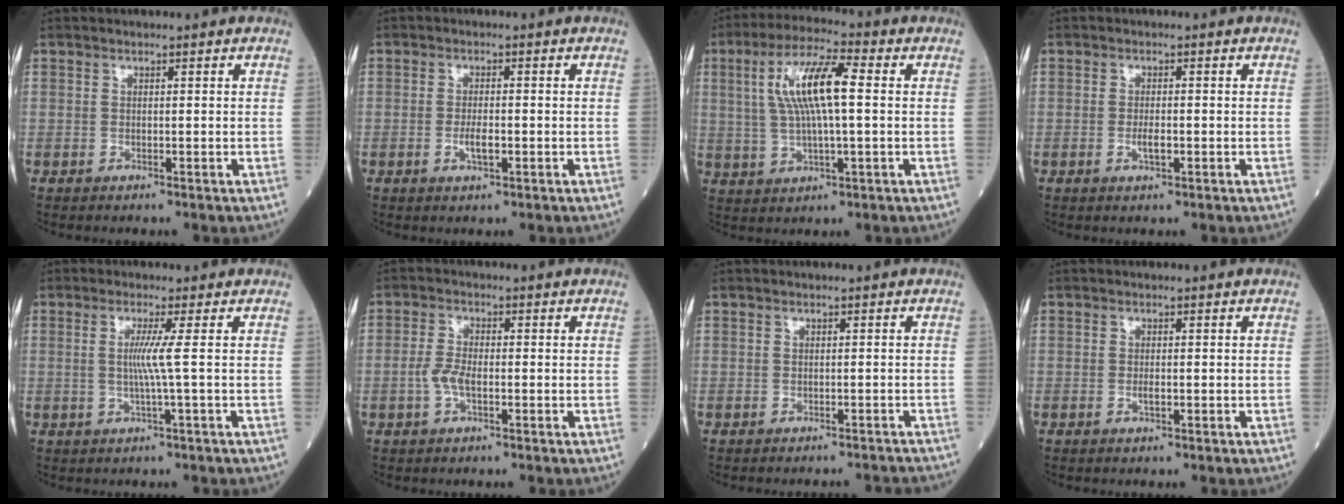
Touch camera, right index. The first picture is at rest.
{"total": 2.7, "force": [-0.8, 0.7, 2.5], "torque": [-0.049, 0.001, -0.011]}
{"total": 10.9, "force": [1.9, 1.8, 10.5], "torque": [-0.210, 0.019, 0.035]}
{"total": 2.1, "force": [-0.6, 0.6, 1.9], "torque": [-0.037, 0.000, -0.008]}
{"total": 3.5, "force": [0.1, -1.3, 3.3], "torque": [-0.066, -0.005, 0.001]}
{"total": 3.4, "force": [-0.9, 1.3, 3.0], "torque": [-0.068, 0.004, -0.019]}
{"total": 4.1, "force": [-4.1, 0.1, 0.6], "torque": [-0.006, -0.013, -0.044]}
{"total": 1.0, "force": [-0.3, 0.2, 1.0], "torque": [-0.020, 0.000, -0.004]}